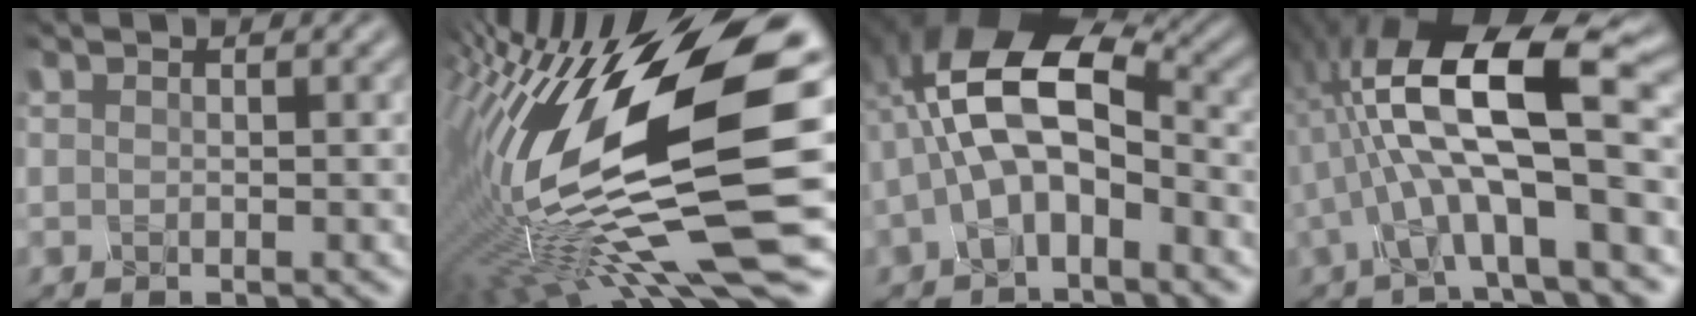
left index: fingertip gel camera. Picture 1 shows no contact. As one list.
[{"total": 17.5, "force": [-3.1, 4.7, 16.6], "torque": [-0.329, -0.011, -0.043]}, {"total": 7.3, "force": [-2.3, 3.4, 6.0], "torque": [-0.138, 0.020, -0.031]}, {"total": 10.5, "force": [-1.9, 2.6, 10.0], "torque": [-0.197, 0.016, -0.017]}]